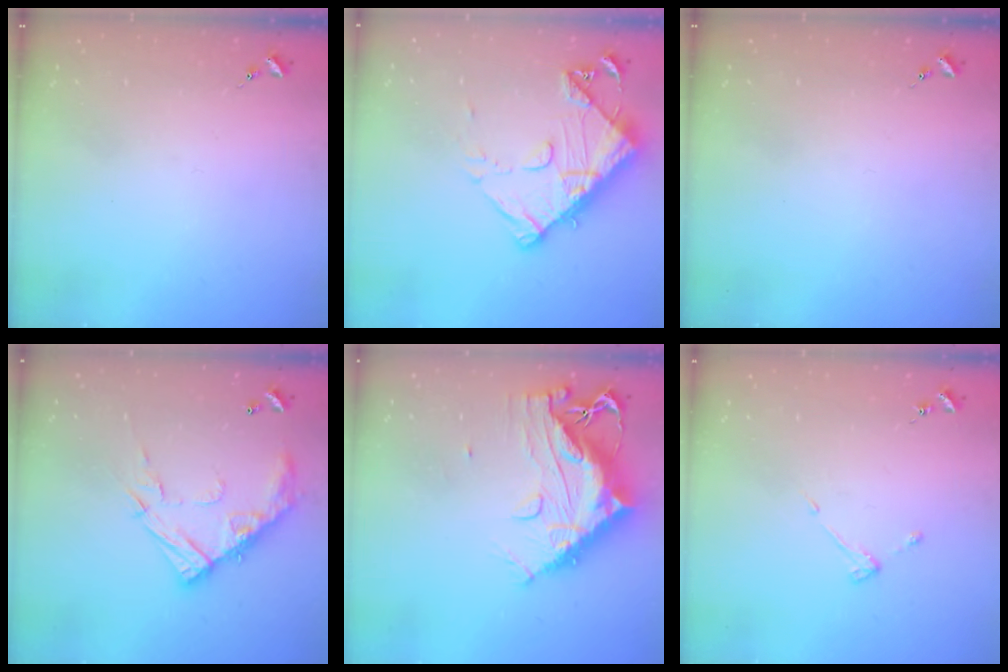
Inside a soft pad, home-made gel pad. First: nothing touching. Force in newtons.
{"total": 13.6, "press": 13.5, "slide": 1.3}
{"total": 0.0}
{"total": 15.6, "press": 15.5, "slide": 1.2}
{"total": 16.4, "press": 16.3, "slide": 1.5}
{"total": 3.0, "press": 3.0, "slide": 0.6}